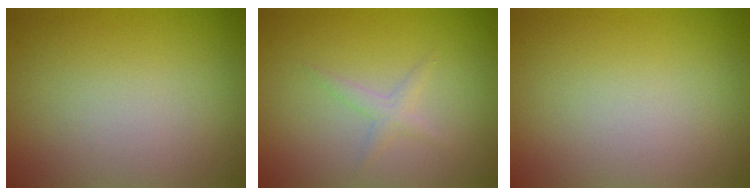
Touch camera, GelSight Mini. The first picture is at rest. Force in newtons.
{"total": 1.3, "press": 1.3, "slide": 0.1}
{"total": 0.0}